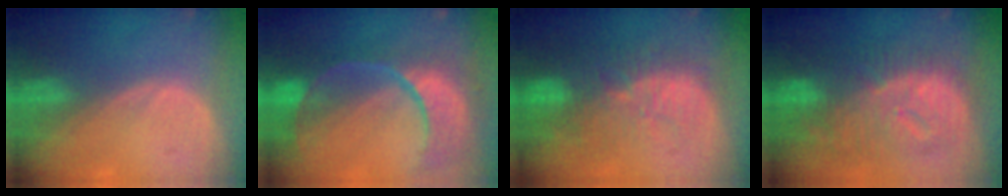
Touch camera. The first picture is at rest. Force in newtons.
{"total": 12.4, "press": 9.9, "slide": 7.4}
{"total": 11.3, "press": 9.9, "slide": 5.5}
{"total": 12.5, "press": 12.4, "slide": 1.3}